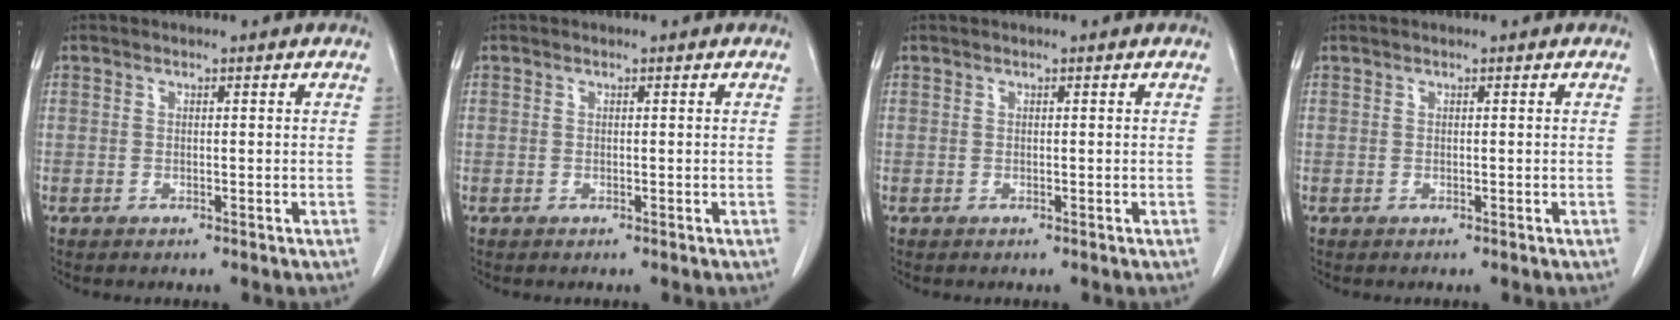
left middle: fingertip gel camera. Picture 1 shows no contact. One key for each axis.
{"total": 0.0}
{"total": 0.0}
{"total": 0.0}